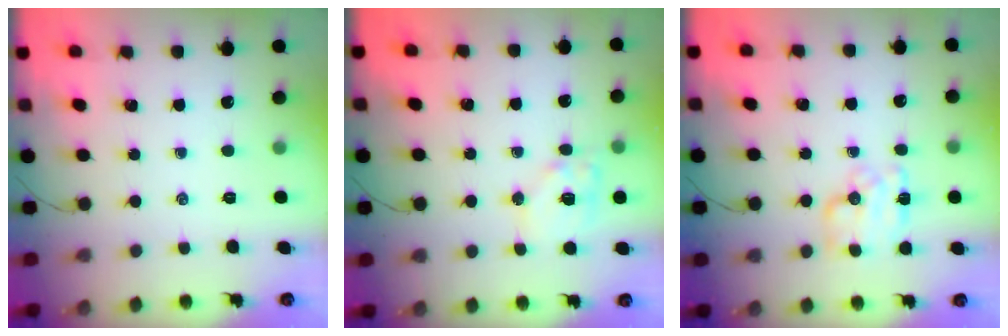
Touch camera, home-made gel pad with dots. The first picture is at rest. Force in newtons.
{"total": 10.4, "press": 10.3, "slide": 1.5}
{"total": 9.7, "press": 9.7, "slide": 0.2}